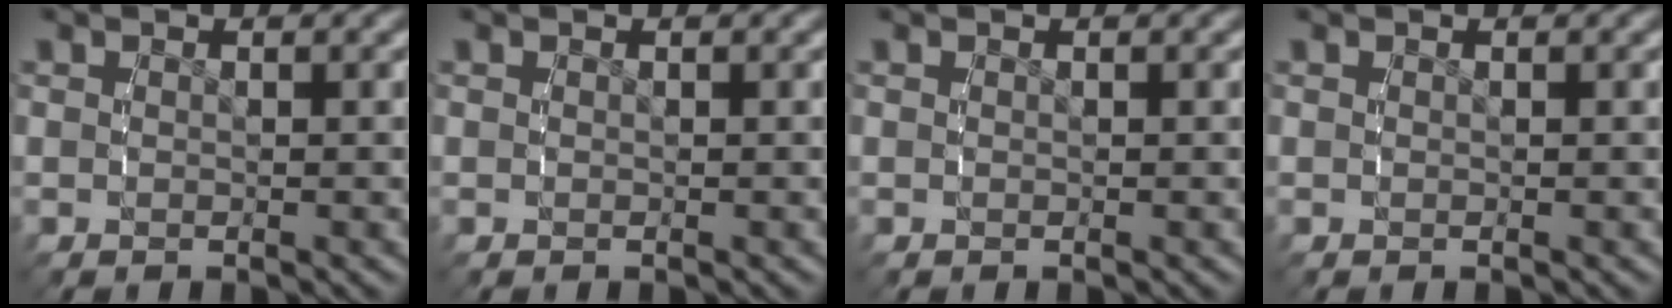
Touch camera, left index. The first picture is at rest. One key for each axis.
{"total": 0.0}
{"total": 0.0}
{"total": 0.0}